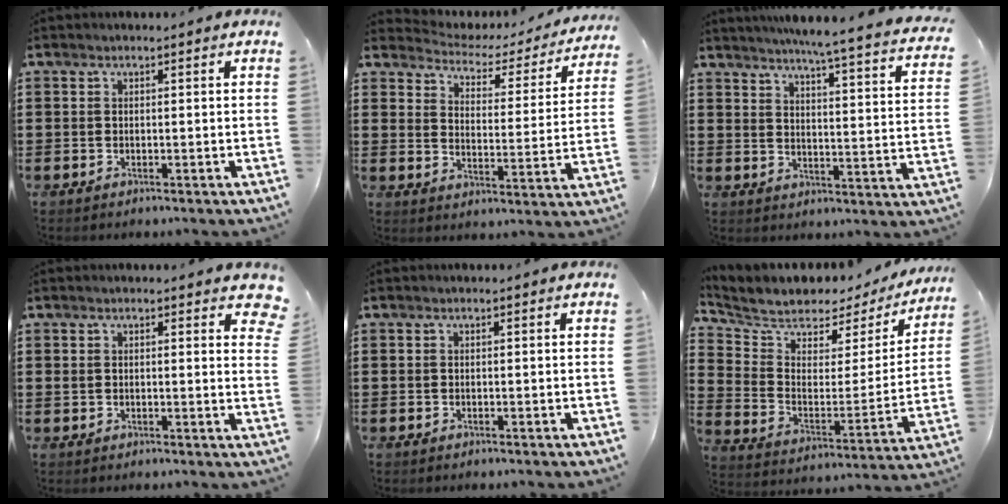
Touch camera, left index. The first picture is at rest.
{"total": 3.0, "force": [2.8, 0.9, 0.4], "torque": [-0.031, -0.025, 0.040]}
{"total": 5.0, "force": [4.3, -1.0, 2.3], "torque": [-0.058, -0.044, 0.064]}
{"total": 2.1, "force": [1.6, 0.9, 1.1], "torque": [-0.019, 0.003, 0.028]}
{"total": 0.0}
{"total": 4.8, "force": [4.4, 1.9, 0.4], "torque": [-0.047, -0.041, 0.070]}